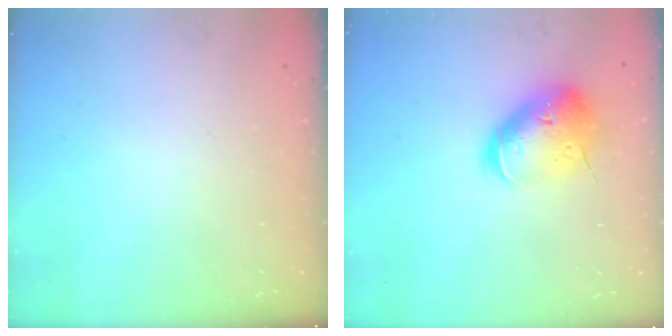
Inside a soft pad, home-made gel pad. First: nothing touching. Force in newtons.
{"total": 17.4, "press": 17.2, "slide": 2.6}